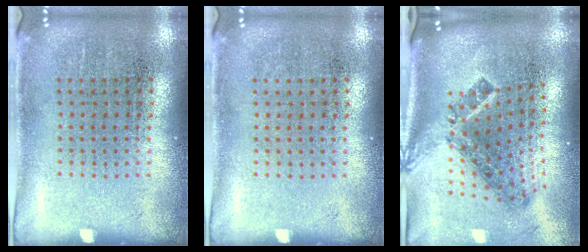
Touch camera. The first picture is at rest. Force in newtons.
{"total": 0.0}
{"total": 1.9, "press": 1.3, "slide": 1.4}